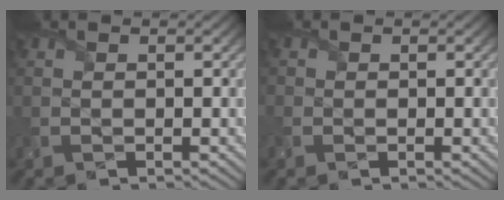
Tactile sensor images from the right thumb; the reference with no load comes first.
{"total": 0.7, "force": [-0.2, 0.6, -0.1], "torque": [0.000, -0.003, -0.006]}